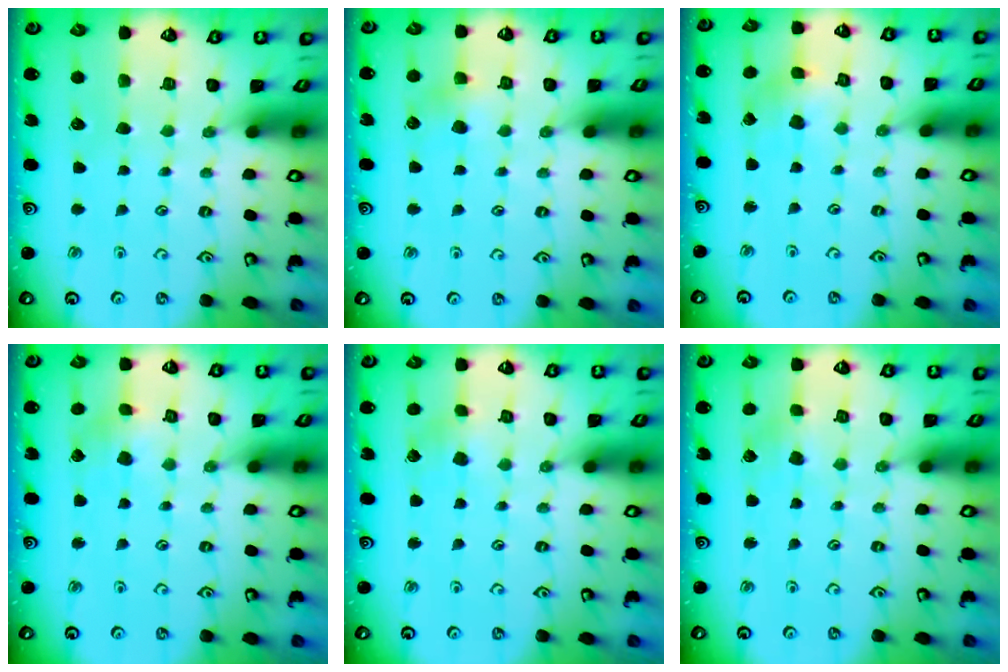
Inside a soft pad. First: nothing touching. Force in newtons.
{"total": 5.0, "press": 5.0, "slide": 0.3}
{"total": 2.1, "press": 2.1, "slide": 0.3}
{"total": 2.1, "press": 2.1, "slide": 0.2}
{"total": 2.3, "press": 2.3, "slide": 0.3}
{"total": 1.8, "press": 1.8, "slide": 0.2}